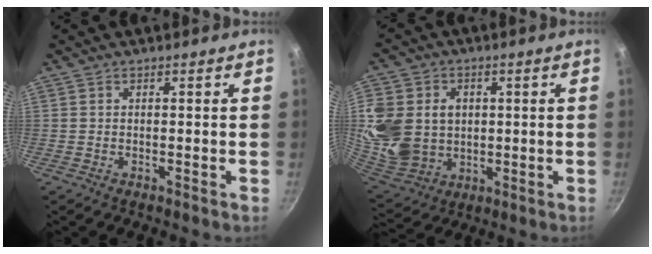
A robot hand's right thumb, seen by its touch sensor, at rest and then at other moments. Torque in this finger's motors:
{"motor_torque": [0.53, 1.05, 0.49, 0.08, 0.14]}